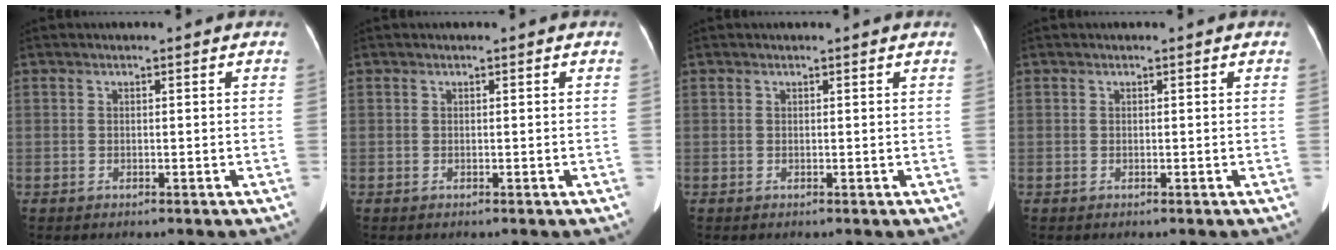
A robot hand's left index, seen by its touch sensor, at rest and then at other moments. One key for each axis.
{"total": 0.0}
{"total": 0.9, "fx": 0.9, "fy": -0.1, "fz": 0.2, "tx": -0.010, "ty": 0.003, "tz": 0.011}
{"total": 0.0}